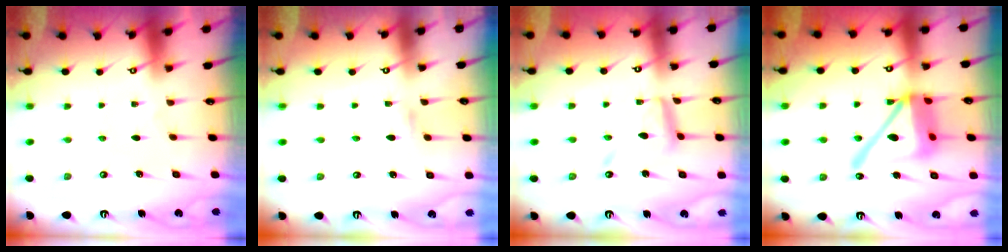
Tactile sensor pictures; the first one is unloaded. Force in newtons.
{"total": 1.3, "press": 1.3, "slide": 0.1}
{"total": 10.6, "press": 10.6, "slide": 1.0}
{"total": 17.1, "press": 17.0, "slide": 1.9}